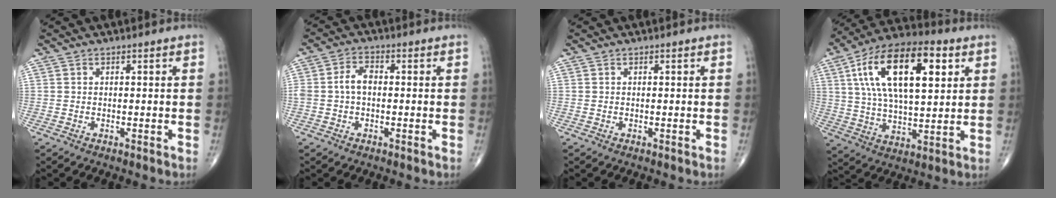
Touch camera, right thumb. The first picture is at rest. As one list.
[{"total": 4.0, "force": [-0.2, 2.5, 3.1], "torque": [-0.062, 0.016, -0.007]}, {"total": 0.0}, {"total": 21.8, "force": [7.0, 9.9, 18.2], "torque": [-0.308, 0.001, 0.113]}]